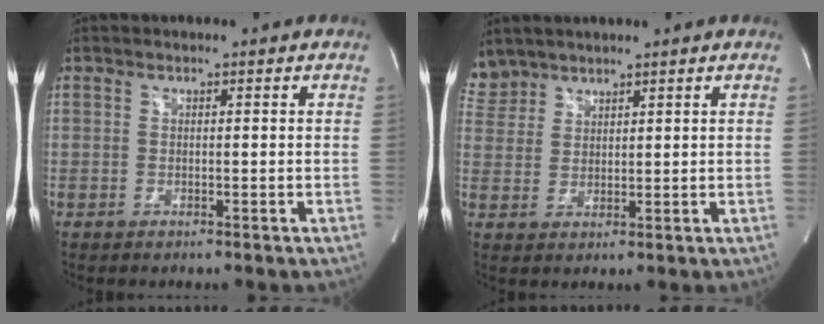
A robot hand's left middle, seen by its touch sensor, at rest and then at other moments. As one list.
[{"total": 4.4, "force": [4.0, 1.8, -0.3], "torque": [0.004, 0.012, 0.088]}]